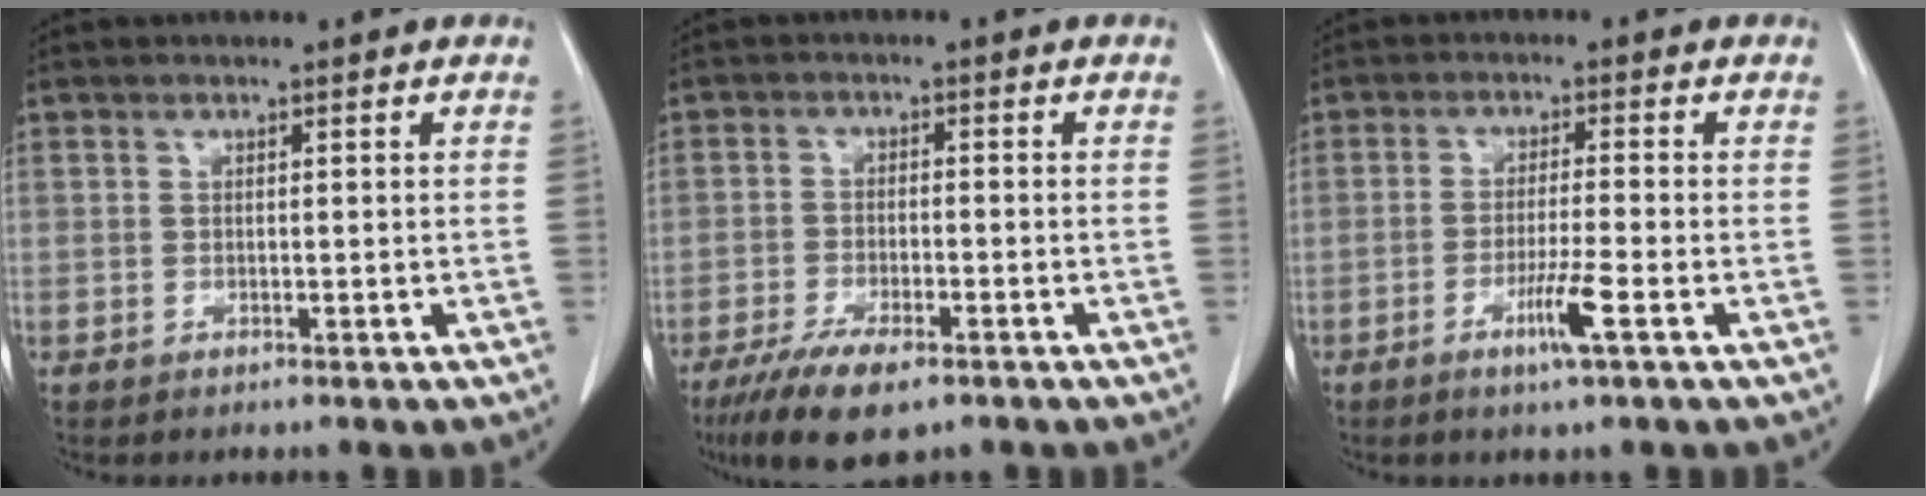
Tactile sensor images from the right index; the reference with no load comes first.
{"total": 8.7, "force": [-5.8, 2.5, 5.9], "torque": [-0.103, -0.014, -0.096]}
{"total": 5.1, "force": [-2.4, -0.4, 4.5], "torque": [-0.080, -0.009, -0.046]}